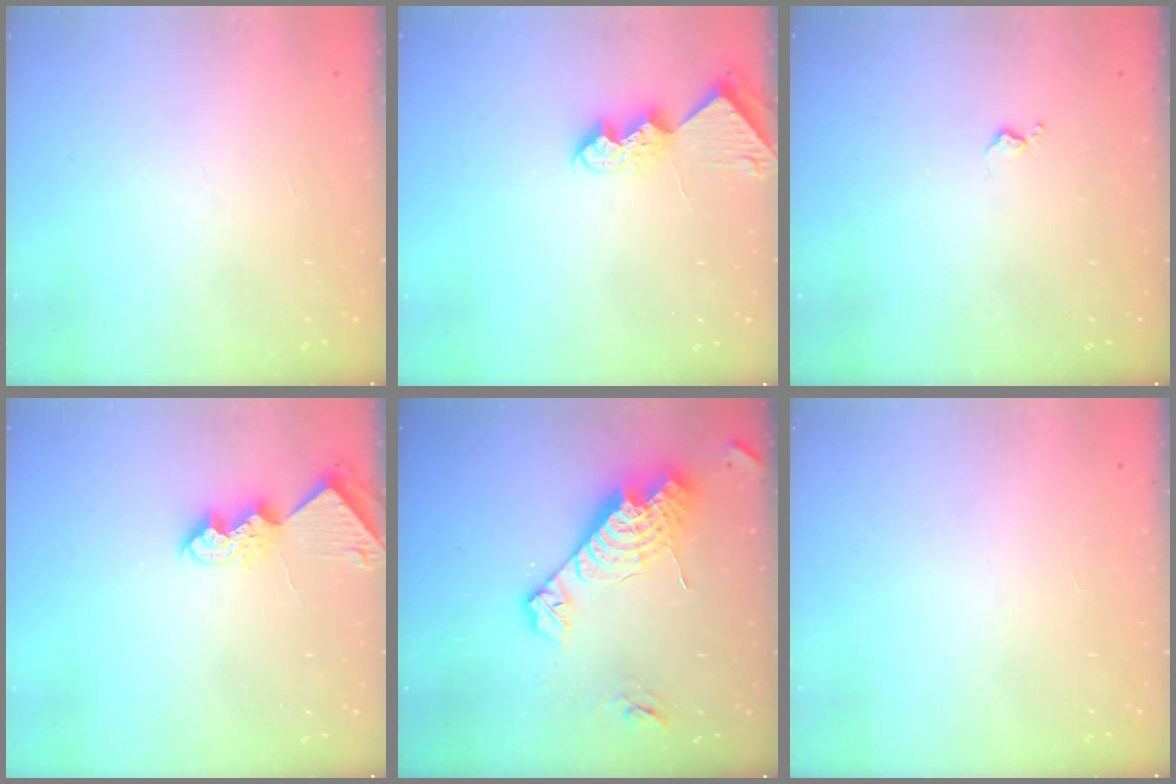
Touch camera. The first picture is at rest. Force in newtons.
{"total": 7.7, "press": 7.6, "slide": 0.6}
{"total": 3.8, "press": 3.7, "slide": 0.6}
{"total": 7.7, "press": 7.6, "slide": 0.6}
{"total": 18.7, "press": 18.6, "slide": 1.4}
{"total": 0.0}